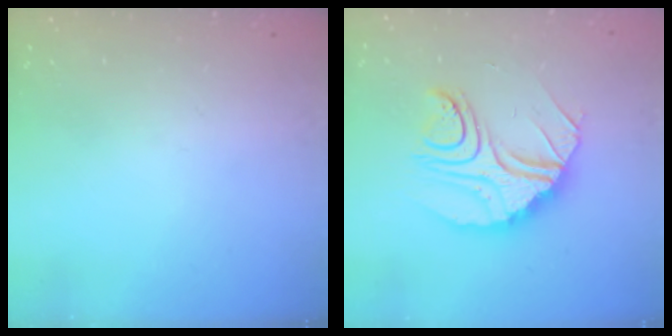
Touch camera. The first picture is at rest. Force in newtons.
{"total": 13.7, "press": 13.6, "slide": 1.3}